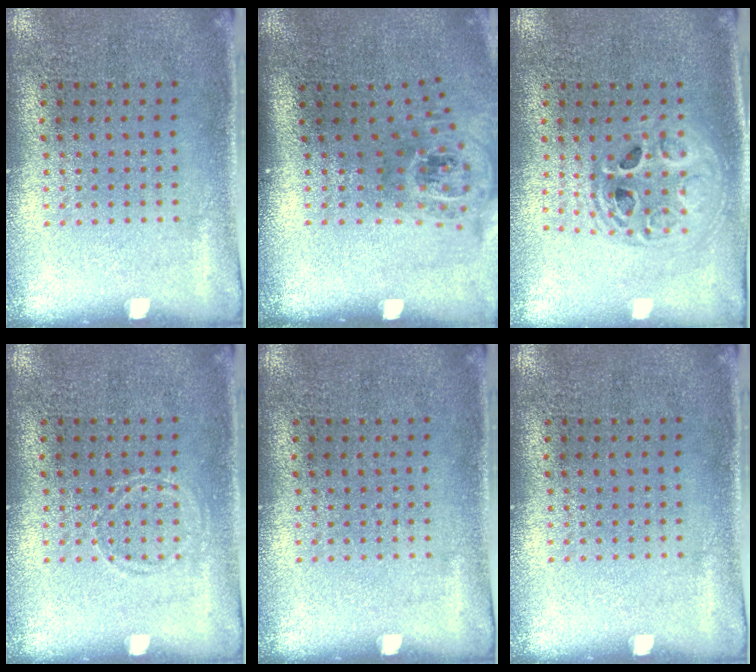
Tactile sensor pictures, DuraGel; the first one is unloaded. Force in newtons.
{"total": 1.7, "press": 1.2, "slide": 1.2}
{"total": 1.7, "press": 1.5, "slide": 0.9}
{"total": 0.8, "press": 0.7, "slide": 0.2}
{"total": 0.0}
{"total": 0.0}